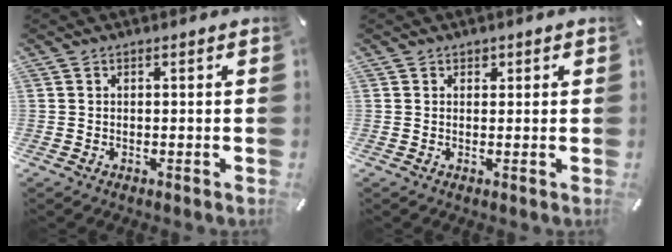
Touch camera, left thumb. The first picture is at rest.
{"total": 1.0, "force": [0.5, 0.8, 0.2], "torque": [0.005, -0.001, 0.007]}